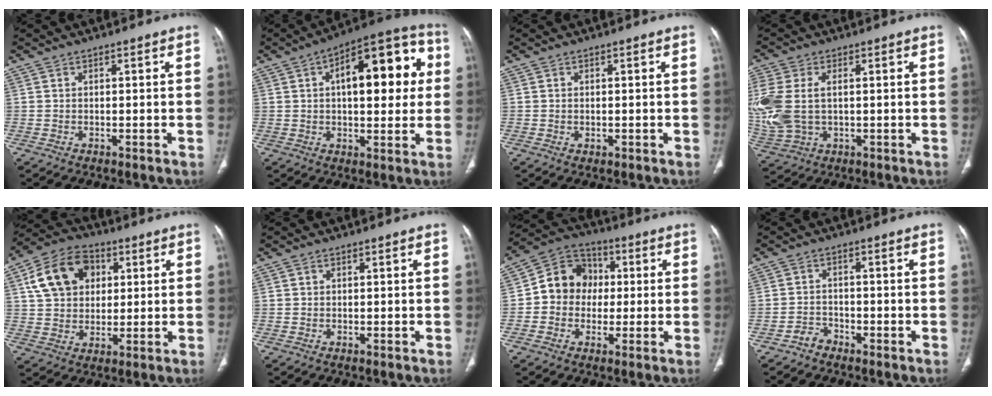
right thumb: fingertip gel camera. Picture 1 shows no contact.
{"total": 19.5, "force": [3.9, 8.9, 16.8], "torque": [-0.190, 0.024, 0.046]}
{"total": 0.9, "force": [0.0, 0.6, 0.6], "torque": [-0.013, -0.002, 0.004]}
{"total": 14.5, "force": [0.8, 9.2, 11.1], "torque": [-0.300, 0.001, 0.027]}
{"total": 14.1, "force": [4.4, 10.5, 8.2], "torque": [-0.124, 0.006, 0.073]}
{"total": 0.5, "force": [0.3, 0.4, 0.1], "torque": [0.001, 0.000, 0.005]}
{"total": 11.0, "force": [0.3, 9.9, 4.7], "torque": [-0.044, 0.027, -0.008]}
{"total": 2.3, "force": [-1.7, 1.4, 0.2], "torque": [-0.001, 0.013, -0.033]}